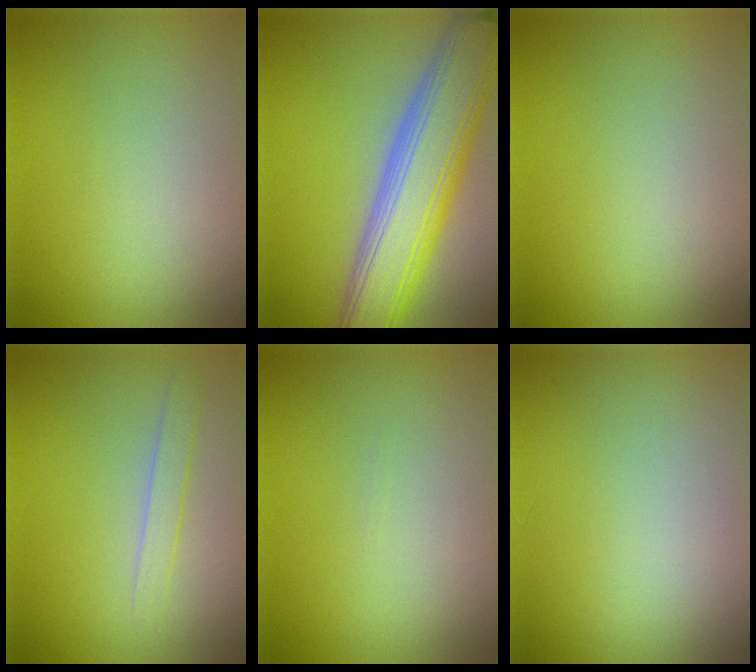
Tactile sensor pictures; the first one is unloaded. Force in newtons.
{"total": 9.9, "press": 9.9, "slide": 0.5}
{"total": 0.0}
{"total": 1.5, "press": 1.5, "slide": 0.1}
{"total": 0.0}
{"total": 0.0}